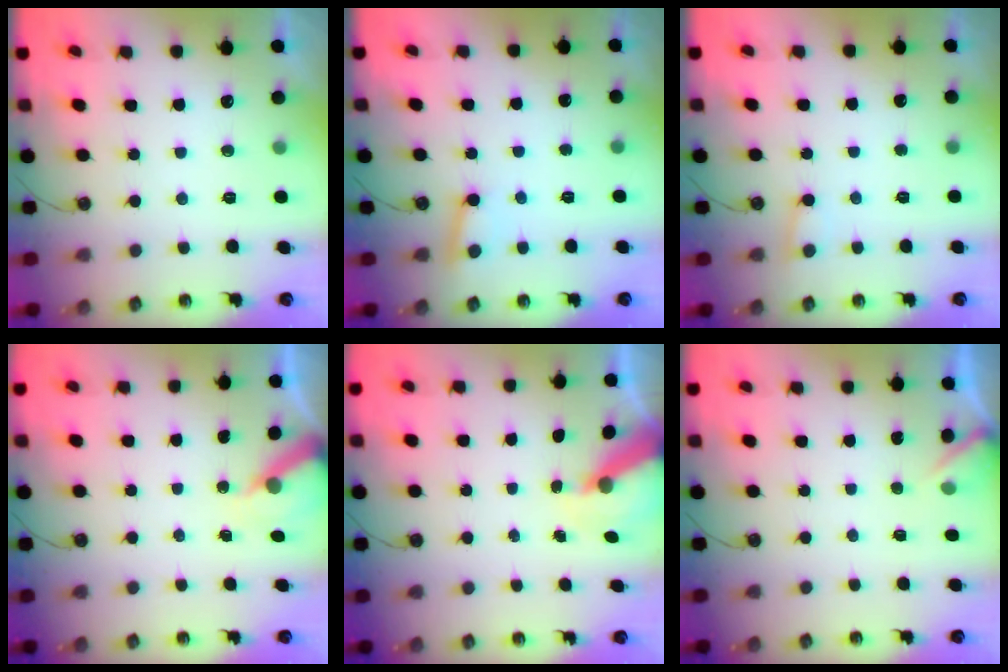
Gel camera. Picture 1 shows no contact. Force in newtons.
{"total": 3.5, "press": 3.5, "slide": 0.3}
{"total": 3.9, "press": 3.9, "slide": 0.4}
{"total": 6.8, "press": 6.8, "slide": 0.6}
{"total": 8.2, "press": 8.1, "slide": 0.9}
{"total": 2.9, "press": 2.9, "slide": 0.3}